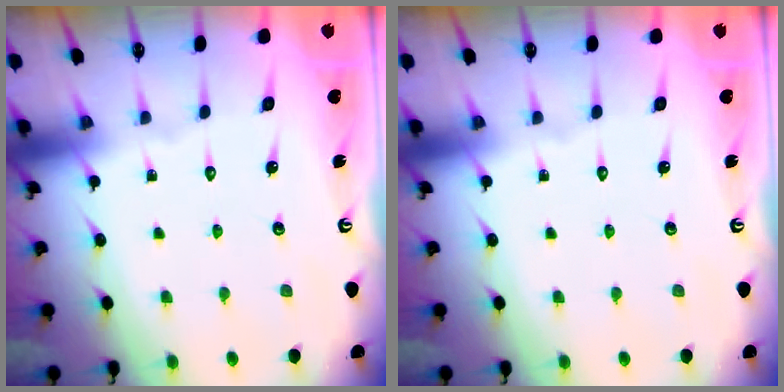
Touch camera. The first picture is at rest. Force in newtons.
{"total": 0.0}